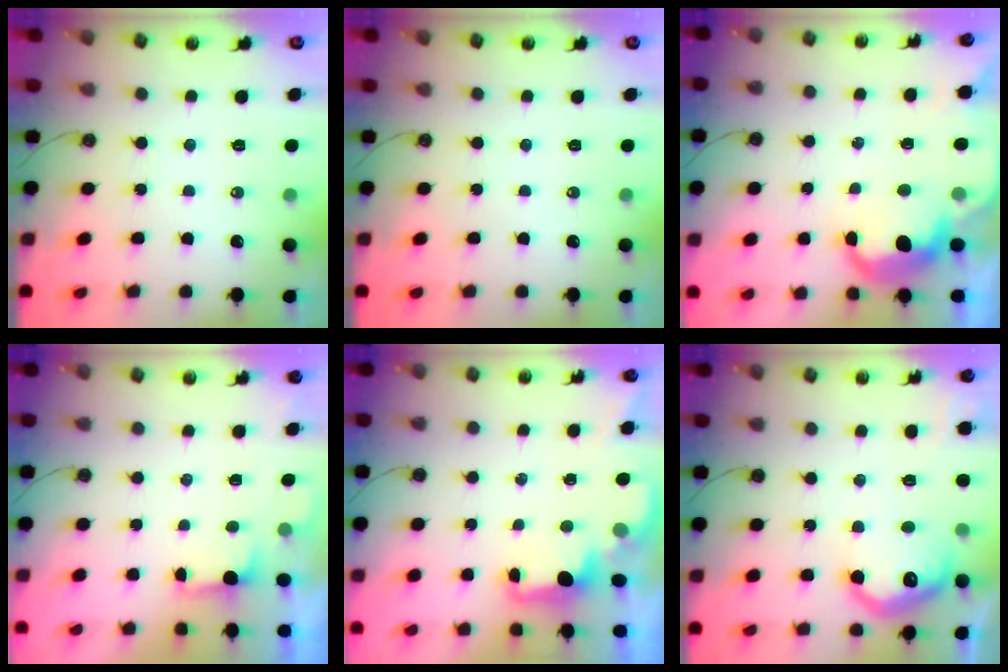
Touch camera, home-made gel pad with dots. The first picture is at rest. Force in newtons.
{"total": 0.0}
{"total": 9.1, "press": 9.1, "slide": 0.8}
{"total": 0.9, "press": 0.5, "slide": 0.8}
{"total": 2.2, "press": 2.1, "slide": 0.7}
{"total": 12.9, "press": 12.9, "slide": 0.5}